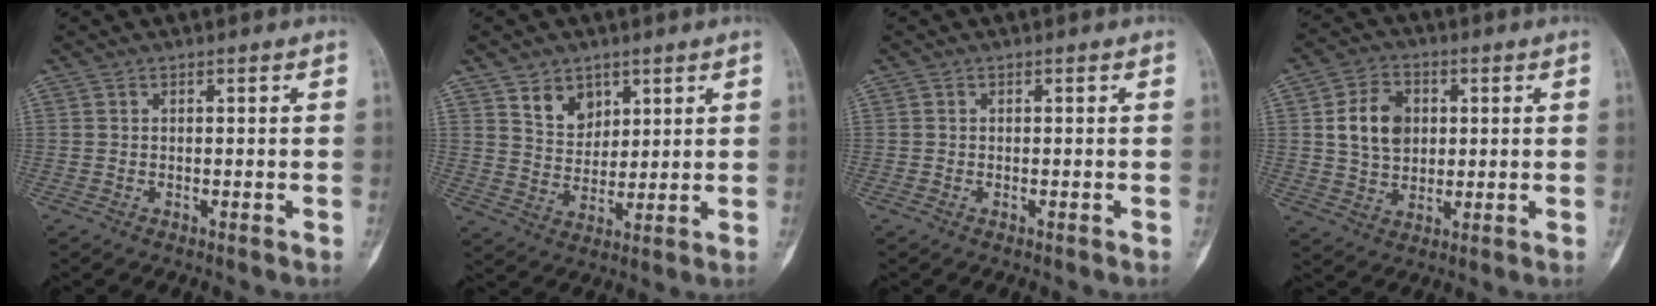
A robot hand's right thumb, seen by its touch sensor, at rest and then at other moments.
{"total": 6.7, "force": [3.9, 4.8, 2.7], "torque": [-0.020, -0.029, 0.077]}
{"total": 0.0}
{"total": 9.6, "force": [1.8, 7.3, 6.0], "torque": [-0.082, -0.002, 0.033]}